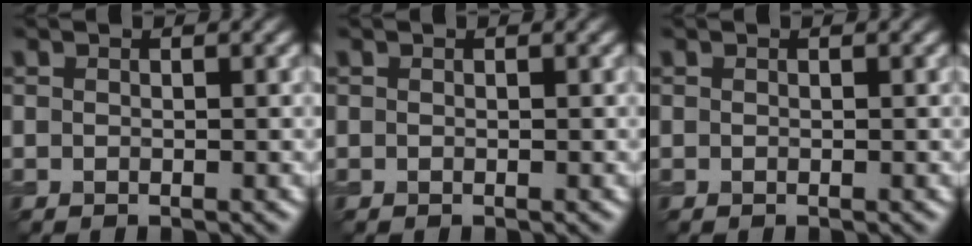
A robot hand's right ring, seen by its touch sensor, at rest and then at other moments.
{"total": 0.0}
{"total": 0.0}